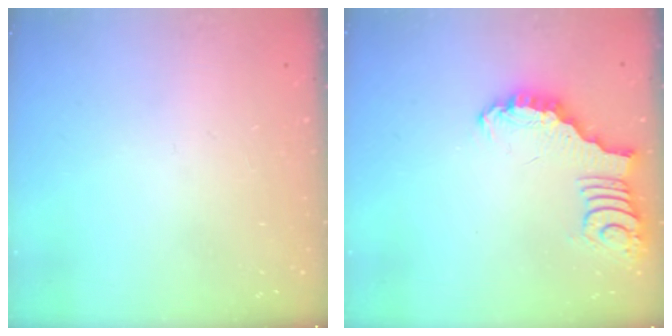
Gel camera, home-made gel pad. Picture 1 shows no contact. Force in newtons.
{"total": 3.4, "press": 3.4, "slide": 0.4}